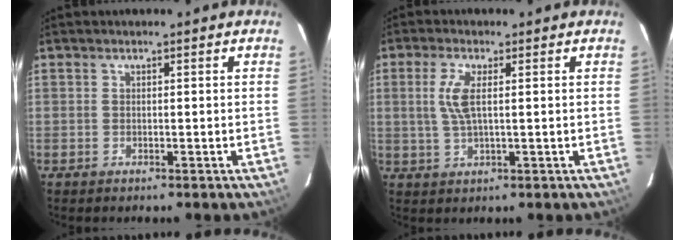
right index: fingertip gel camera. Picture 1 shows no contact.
{"total": 5.0, "force": [1.0, 1.3, 4.8], "torque": [-0.101, 0.003, 0.020]}